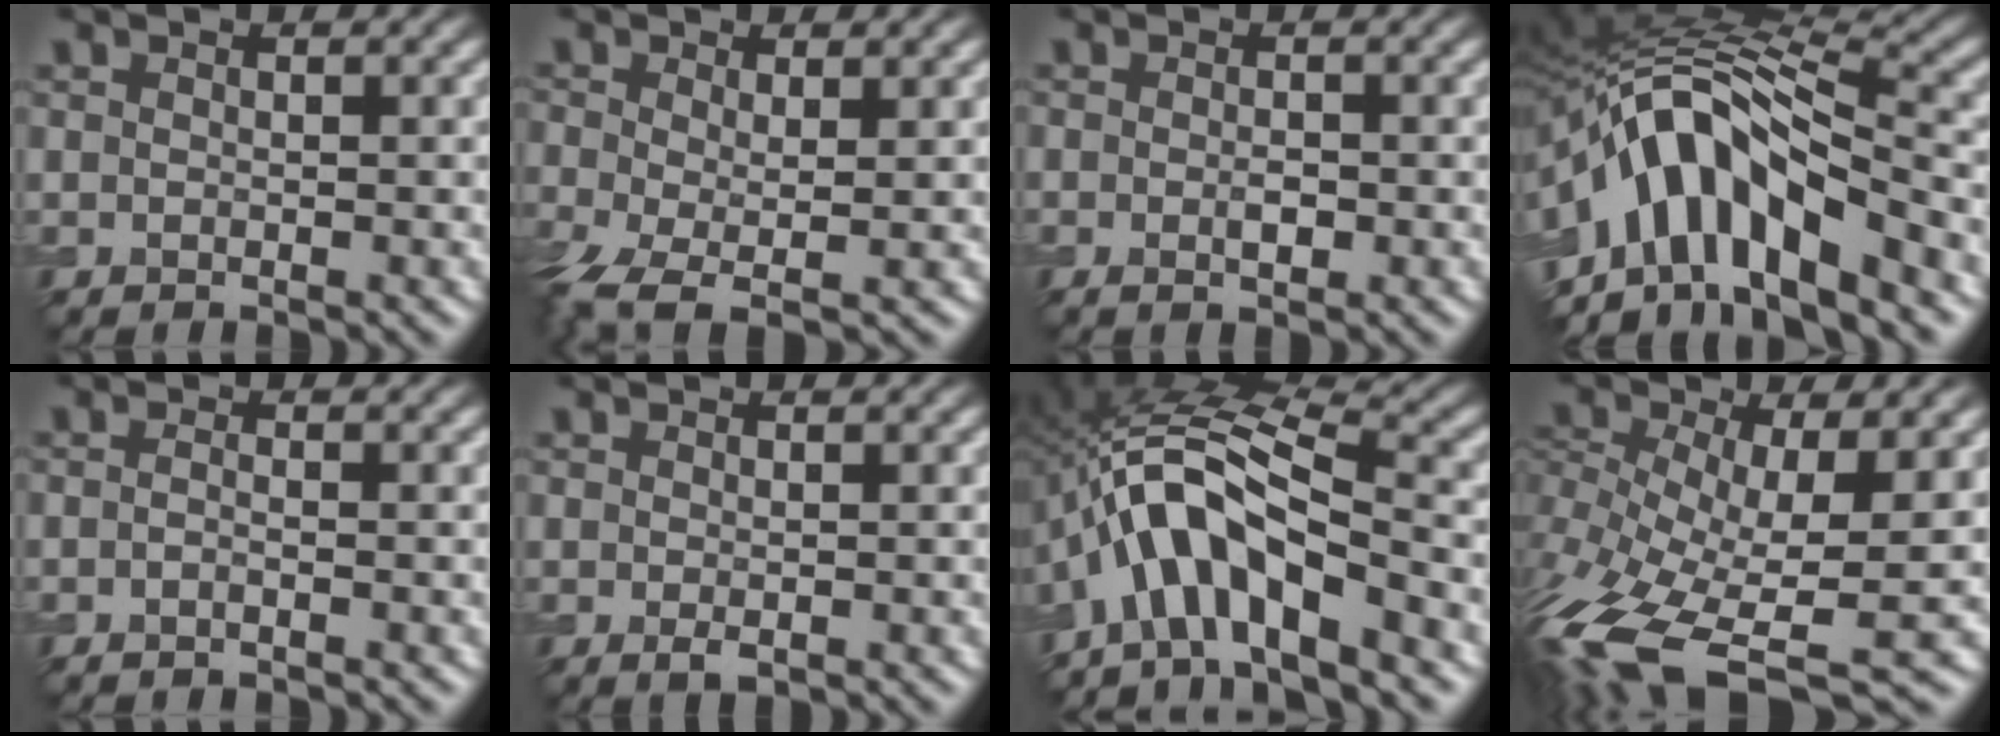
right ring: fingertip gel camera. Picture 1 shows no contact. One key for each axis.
{"total": 4.8, "fx": -1.8, "fy": 2.3, "fz": 3.8, "tx": -0.099, "ty": -0.018, "tz": -0.038}
{"total": 1.3, "fx": -0.6, "fy": 0.5, "fz": 1.1, "tx": -0.018, "ty": -0.003, "tz": -0.011}
{"total": 11.1, "fx": -5.1, "fy": 4.8, "fz": 8.7, "tx": -0.133, "ty": 0.021, "tz": -0.096}
{"total": 0.8, "fx": -0.5, "fy": 0.1, "fz": 0.6, "tx": -0.001, "ty": -0.012, "tz": -0.015}
{"total": 0.7, "fx": -0.2, "fy": 0.3, "fz": 0.6, "tx": -0.012, "ty": -0.003, "tz": -0.001}
{"total": 8.6, "fx": -4.2, "fy": 2.8, "fz": 7.0, "tx": -0.124, "ty": 0.024, "tz": -0.089}
{"total": 14.0, "fx": -5.1, "fy": 6.2, "fz": 11.5, "tx": -0.276, "ty": -0.020, "tz": -0.084}